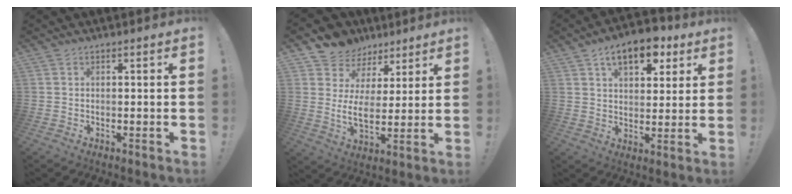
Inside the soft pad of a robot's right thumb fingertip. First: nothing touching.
{"total": 9.2, "force": [3.8, 6.8, 4.9], "torque": [-0.073, -0.033, 0.079]}
{"total": 11.9, "force": [6.1, 6.6, 7.8], "torque": [-0.105, -0.026, 0.106]}